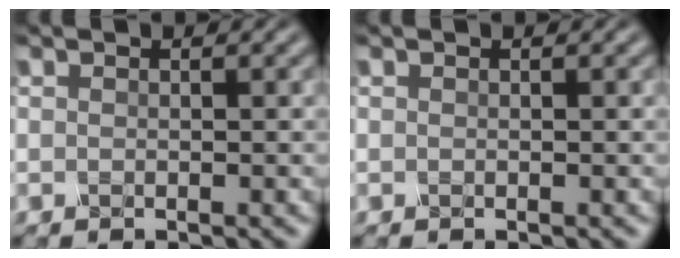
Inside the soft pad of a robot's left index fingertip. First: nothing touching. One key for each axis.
{"total": 0.0}